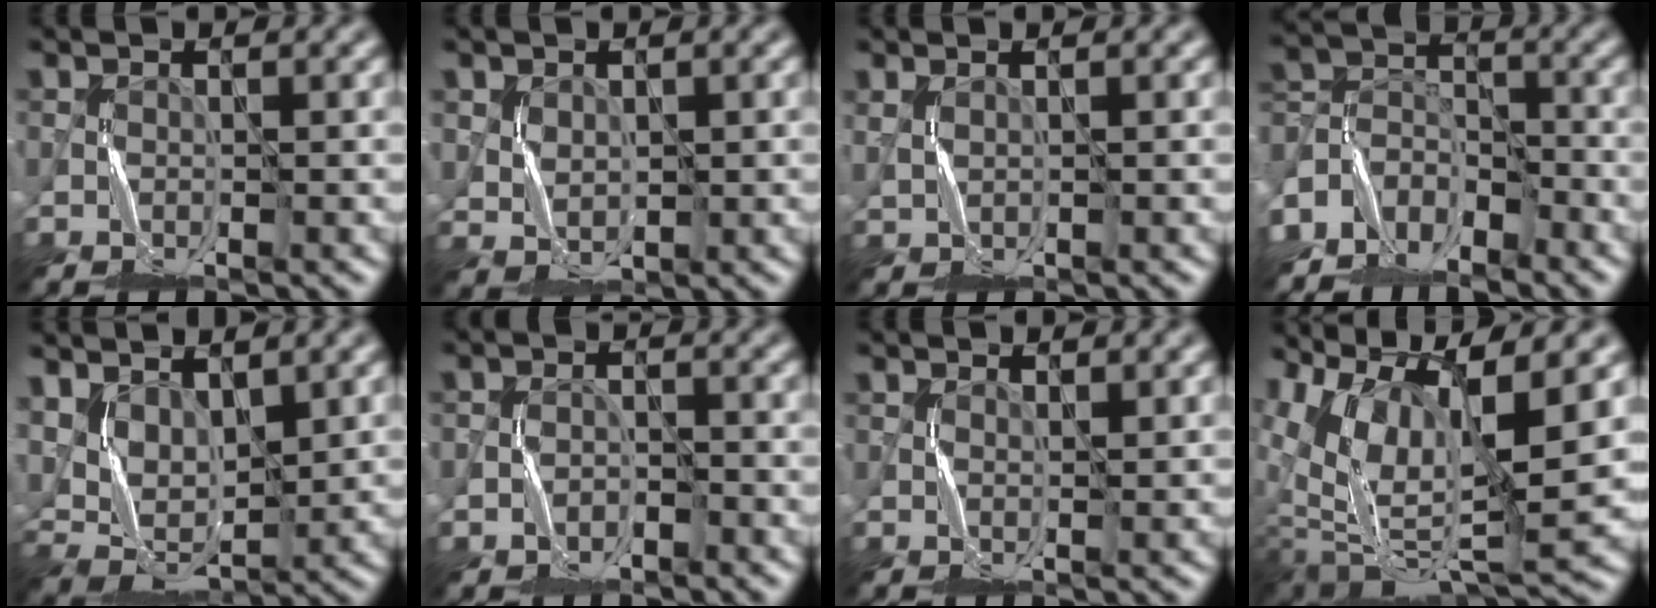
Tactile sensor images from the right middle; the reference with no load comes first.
{"total": 2.0, "force": [0.7, 1.7, 0.9], "torque": [-0.024, -0.004, 0.022]}
{"total": 0.7, "force": [0.6, 0.3, 0.3], "torque": [-0.012, -0.003, 0.015]}
{"total": 5.8, "force": [-5.1, 2.7, 0.9], "torque": [-0.018, -0.002, -0.111]}
{"total": 4.8, "force": [2.5, 2.6, 3.1], "torque": [-0.071, -0.007, 0.053]}
{"total": 1.7, "force": [-1.3, 1.1, 0.1], "torque": [0.004, 0.009, -0.024]}
{"total": 0.7, "force": [0.6, 0.3, 0.0], "torque": [-0.004, 0.001, 0.014]}
{"total": 11.9, "force": [4.4, 4.4, 10.1], "torque": [-0.187, 0.002, 0.099]}